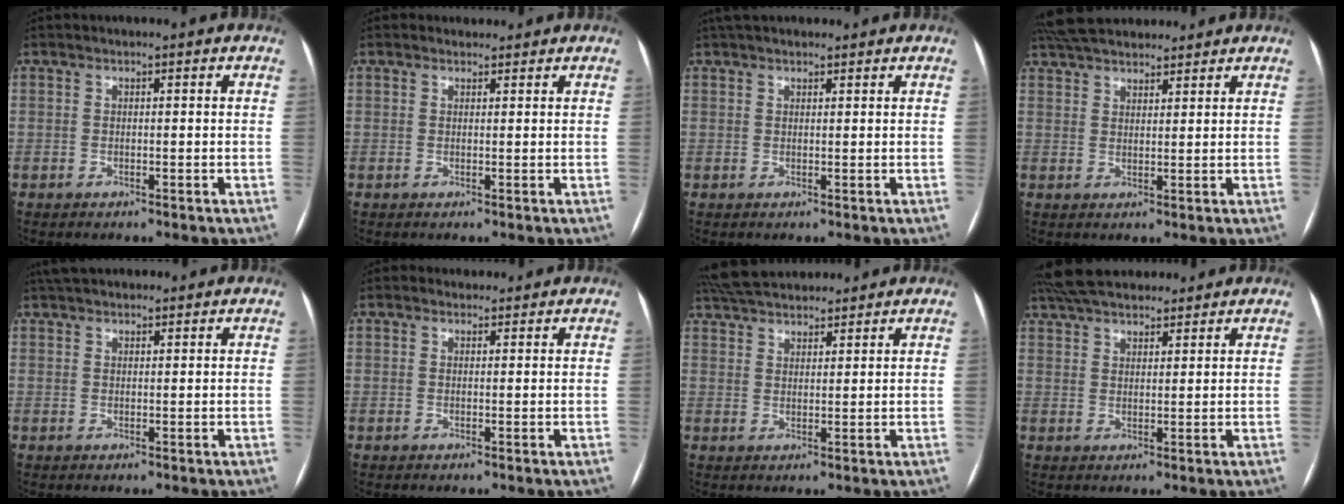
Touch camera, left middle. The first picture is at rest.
{"total": 1.3, "force": [1.1, 0.7, -0.1], "torque": [-0.002, 0.008, 0.015]}
{"total": 6.2, "force": [5.3, 1.9, 2.6], "torque": [-0.036, 0.040, 0.084]}
{"total": 12.0, "force": [10.6, 3.7, 4.2], "torque": [-0.075, 0.046, 0.173]}
{"total": 7.1, "force": [6.1, 2.2, 2.8], "torque": [-0.040, 0.040, 0.100]}
{"total": 1.5, "force": [1.2, 0.9, -0.1], "torque": [0.001, 0.010, 0.015]}
{"total": 11.2, "force": [10.2, 2.8, 3.6], "torque": [-0.066, 0.042, 0.171]}
{"total": 13.5, "force": [11.6, 4.3, 5.3], "torque": [-0.096, 0.048, 0.190]}